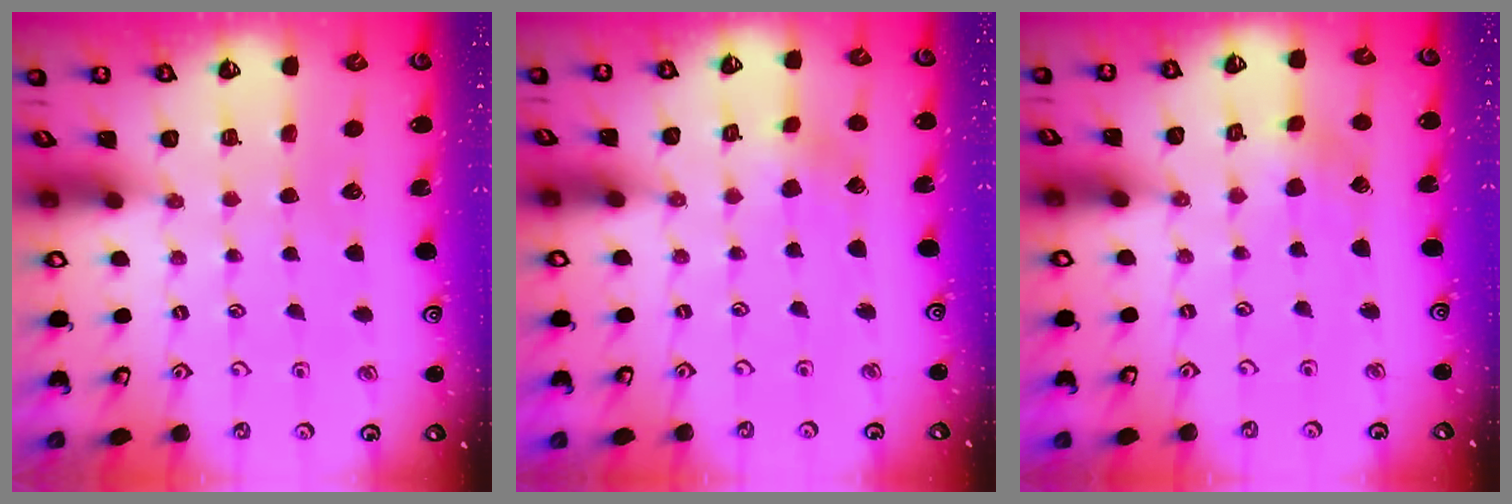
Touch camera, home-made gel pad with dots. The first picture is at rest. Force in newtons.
{"total": 2.5, "press": 2.4, "slide": 0.2}
{"total": 1.9, "press": 1.9, "slide": 0.2}